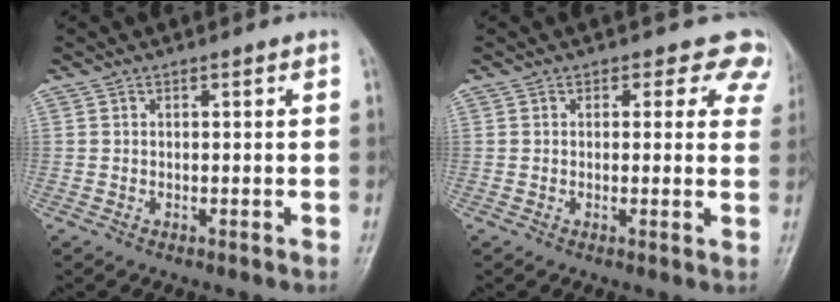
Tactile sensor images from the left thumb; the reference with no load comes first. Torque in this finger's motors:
{"motor_torque": [0.24, 0.22, -0.44, -0.60, 0.04]}